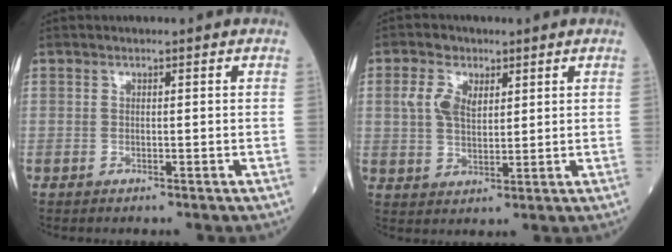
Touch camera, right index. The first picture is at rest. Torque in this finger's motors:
{"motor_torque": [0.80, 0.52, 0.25, 0.06]}